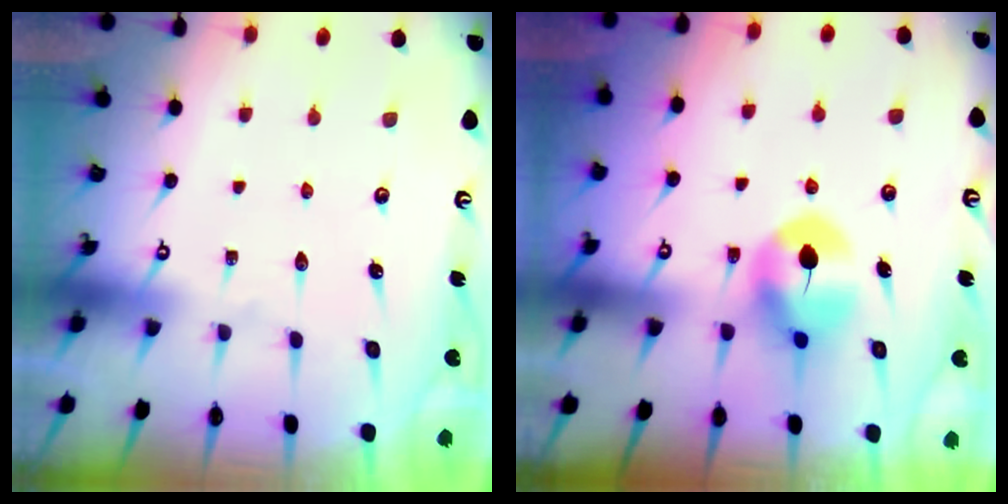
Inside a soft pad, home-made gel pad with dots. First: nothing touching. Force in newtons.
{"total": 8.0, "press": 8.0, "slide": 0.4}